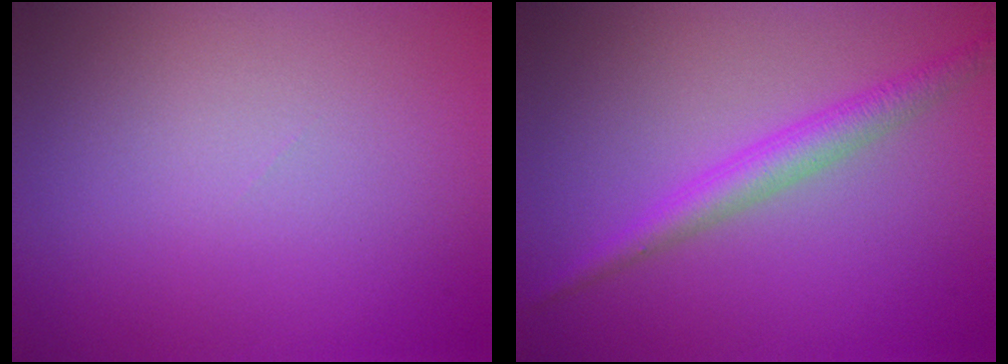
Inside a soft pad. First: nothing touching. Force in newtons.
{"total": 2.9, "press": 2.9, "slide": 0.1}